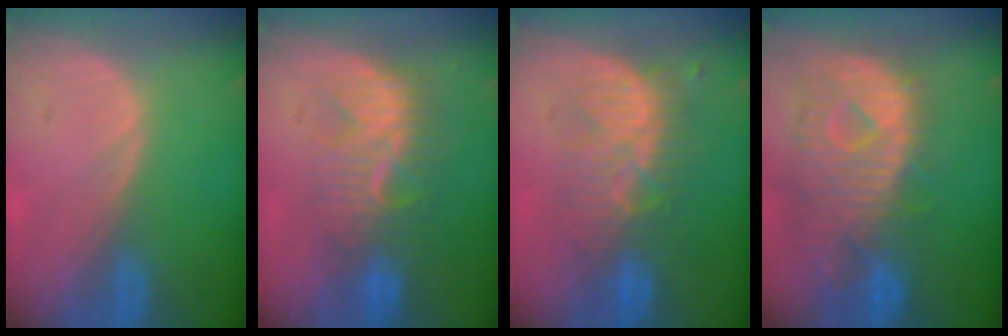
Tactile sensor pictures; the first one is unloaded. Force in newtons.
{"total": 8.2, "press": 7.9, "slide": 2.3}
{"total": 8.3, "press": 8.1, "slide": 2.0}
{"total": 11.8, "press": 10.2, "slide": 6.0}